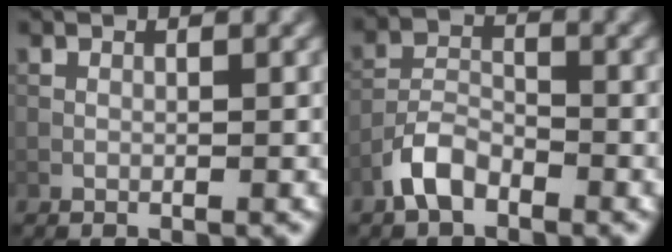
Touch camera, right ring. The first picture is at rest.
{"total": 3.7, "force": [-2.5, 1.8, 2.0], "torque": [-0.038, 0.008, -0.057]}